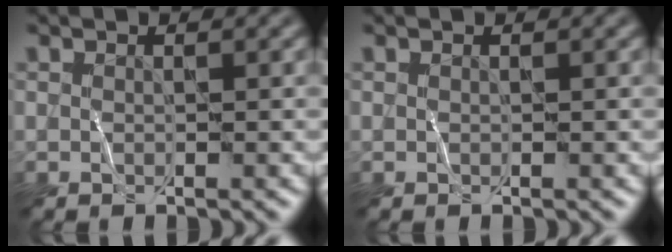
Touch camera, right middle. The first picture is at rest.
{"total": 0.0}